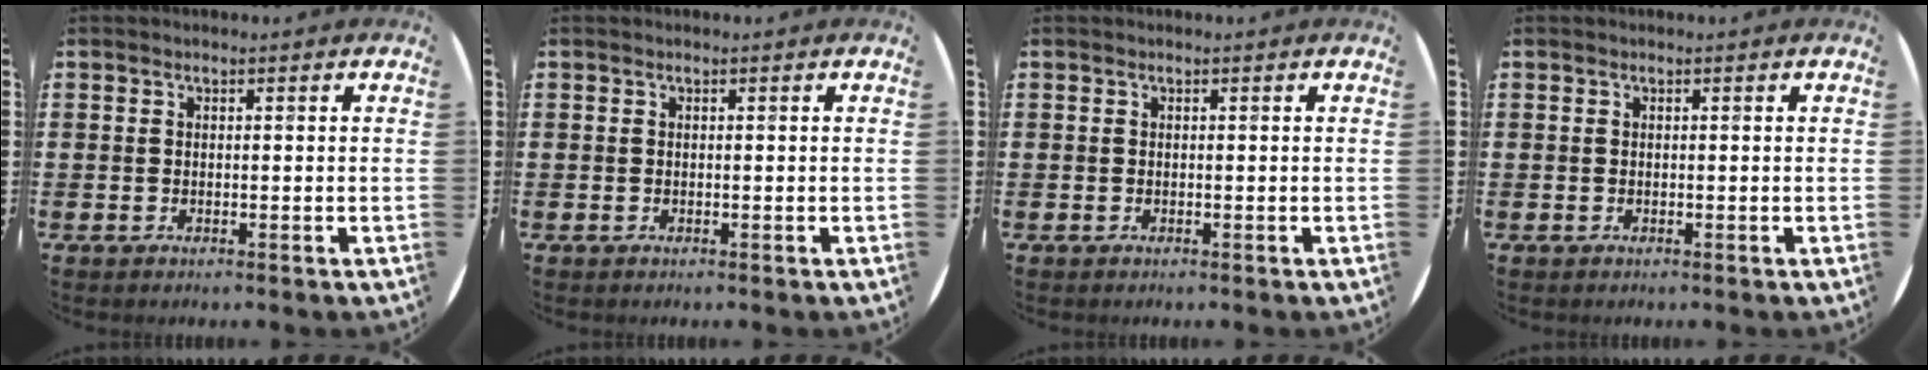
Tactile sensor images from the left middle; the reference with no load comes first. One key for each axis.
{"total": 0.0}
{"total": 0.0}
{"total": 0.0}